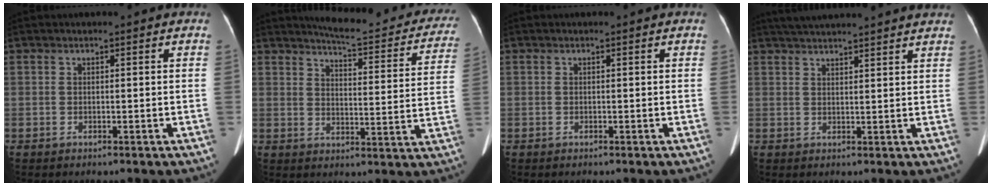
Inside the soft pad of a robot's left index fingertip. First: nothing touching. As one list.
[{"total": 18.7, "force": [17.0, 3.6, 6.8], "torque": [-0.070, -0.041, 0.193]}, {"total": 0.0}, {"total": 13.0, "force": [12.0, 0.5, 5.1], "torque": [-0.087, 0.034, 0.161]}]